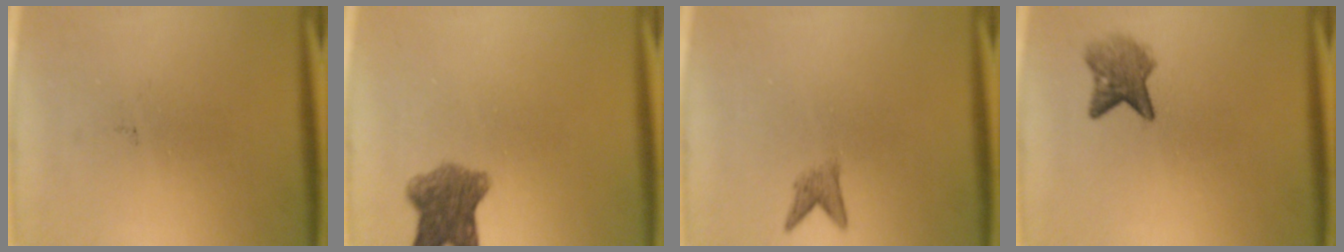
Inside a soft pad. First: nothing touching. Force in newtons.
{"total": 6.7}
{"total": 1.8}
{"total": 4.0}